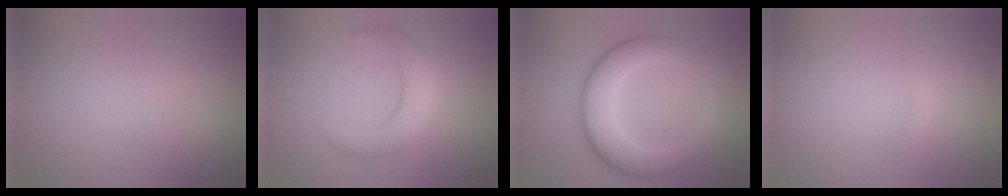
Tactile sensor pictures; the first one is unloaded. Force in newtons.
{"total": 4.2, "press": 4.2, "slide": 0.1}
{"total": 7.1, "press": 7.1, "slide": 0.2}
{"total": 0.6, "press": 0.6, "slide": 0.1}